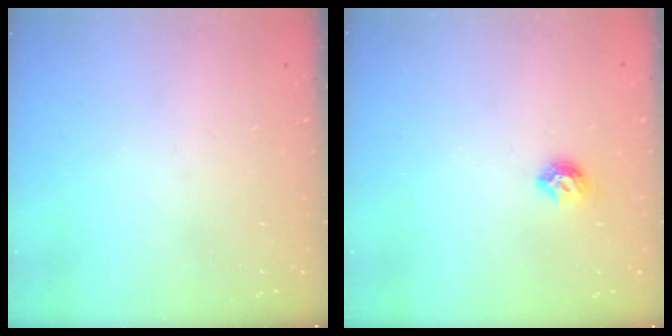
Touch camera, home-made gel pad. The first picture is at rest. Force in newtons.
{"total": 6.6, "press": 6.6, "slide": 0.9}